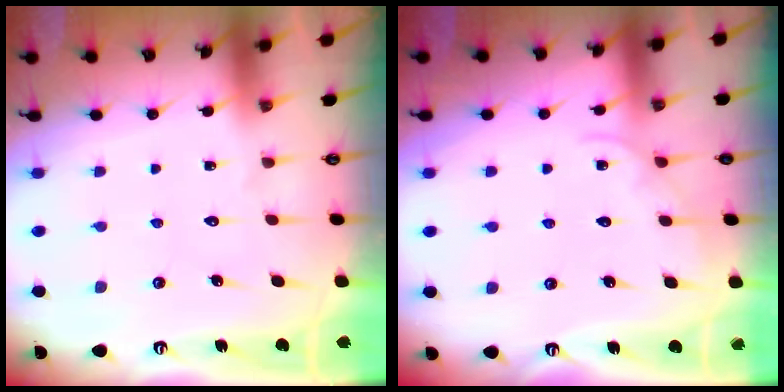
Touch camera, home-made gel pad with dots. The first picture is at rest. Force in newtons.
{"total": 2.1, "press": 2.1, "slide": 0.3}